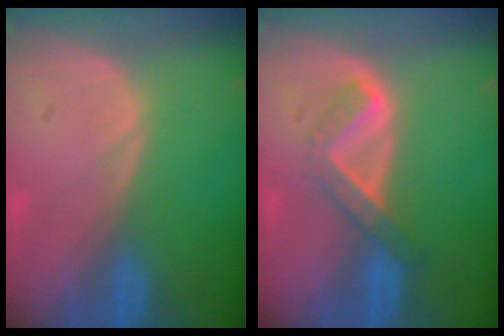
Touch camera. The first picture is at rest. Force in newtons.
{"total": 5.2, "press": 4.5, "slide": 2.6}